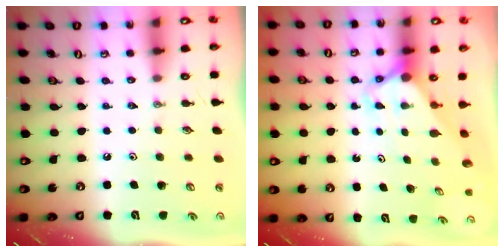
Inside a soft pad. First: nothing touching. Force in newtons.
{"total": 3.1, "press": 3.1, "slide": 0.3}